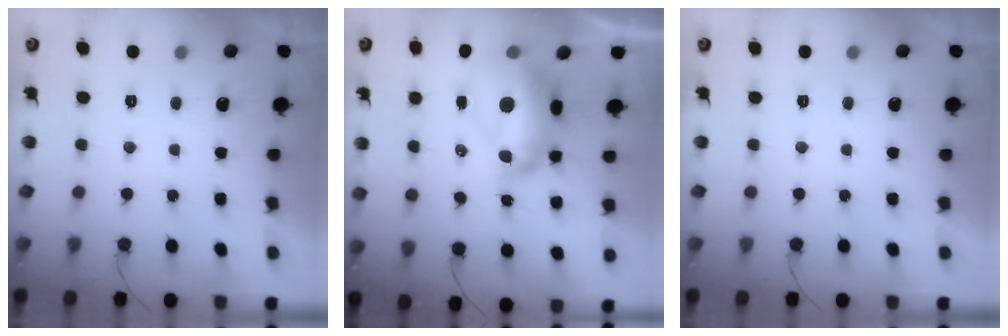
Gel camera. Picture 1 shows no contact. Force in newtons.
{"total": 14.9, "press": 14.8, "slide": 1.5}
{"total": 0.0}